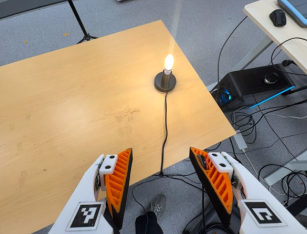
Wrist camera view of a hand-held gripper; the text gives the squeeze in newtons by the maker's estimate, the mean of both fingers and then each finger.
{"total": 0.0}